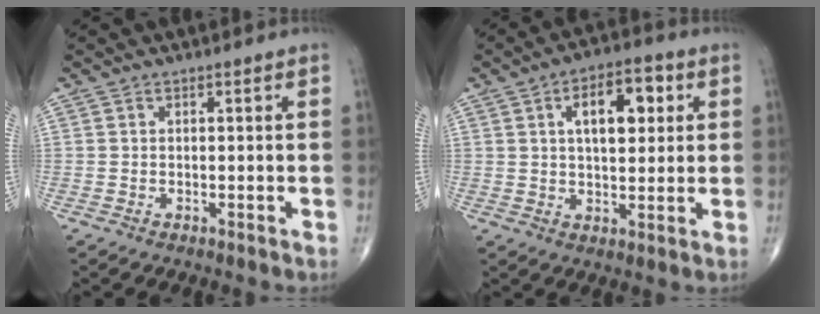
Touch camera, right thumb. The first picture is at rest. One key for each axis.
{"total": 10.6, "fx": 3.1, "fy": 5.3, "fz": 8.7, "tx": -0.106, "ty": 0.004, "tz": 0.045}